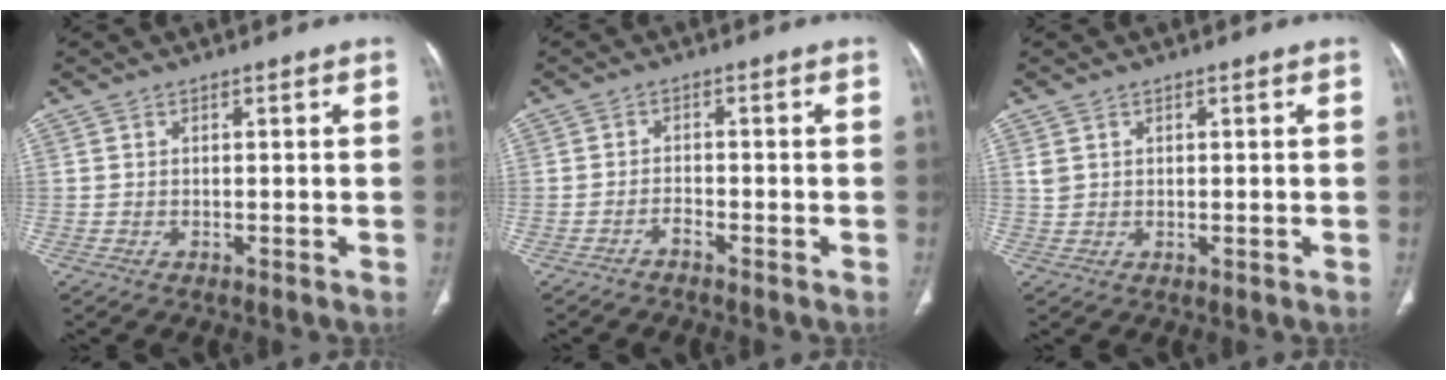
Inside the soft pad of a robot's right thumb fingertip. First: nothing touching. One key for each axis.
{"total": 1.4, "fx": -1.3, "fy": 0.2, "fz": 0.3, "tx": -0.007, "ty": 0.013, "tz": -0.025}
{"total": 1.6, "fx": 0.7, "fy": 1.2, "fz": 0.7, "tx": -0.009, "ty": -0.002, "tz": 0.017}